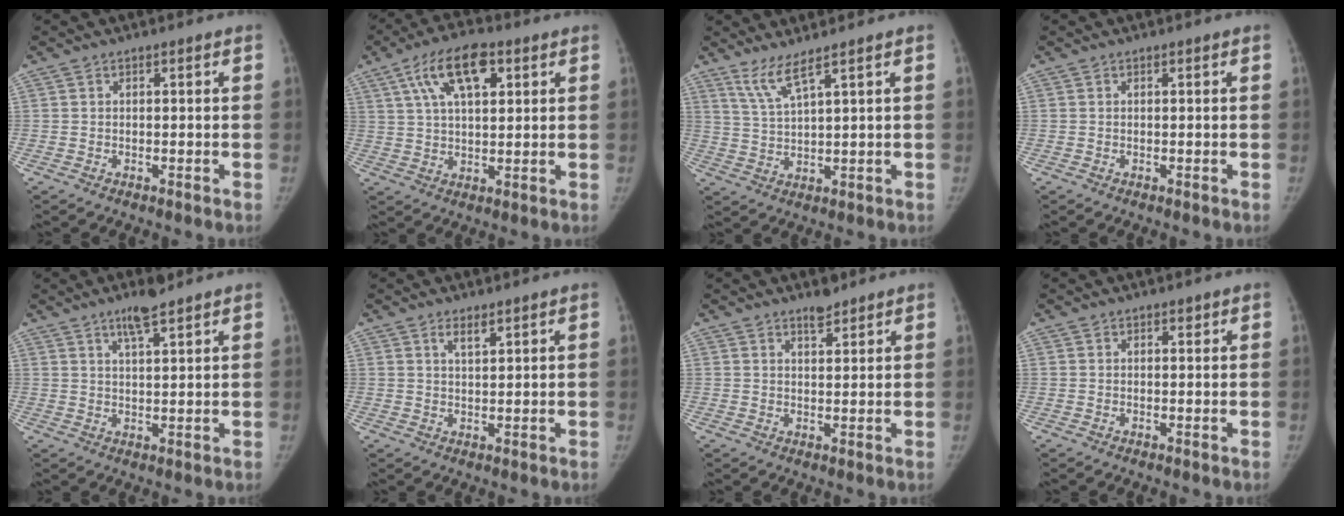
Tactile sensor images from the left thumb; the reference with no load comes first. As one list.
[{"total": 11.8, "force": [5.1, 5.4, 9.2], "torque": [-0.150, 0.001, 0.088]}, {"total": 4.8, "force": [3.5, -0.1, 3.3], "torque": [-0.070, -0.028, 0.078]}, {"total": 0.0}, {"total": 5.0, "force": [3.6, 0.8, 3.3], "torque": [-0.057, -0.019, 0.064]}, {"total": 2.6, "force": [1.8, 0.7, 1.7], "torque": [-0.028, -0.012, 0.035]}, {"total": 2.8, "force": [2.4, 0.9, 1.1], "torque": [-0.010, -0.019, 0.039]}, {"total": 0.6, "force": [0.4, 0.3, 0.2], "torque": [0.002, -0.004, 0.004]}]